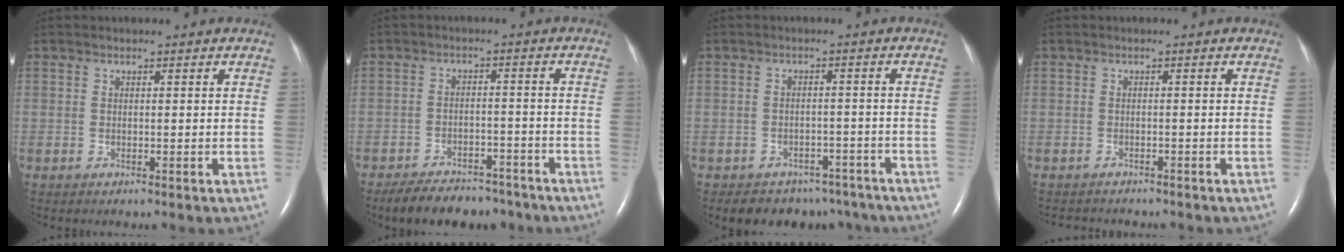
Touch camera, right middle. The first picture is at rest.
{"total": 10.3, "force": [-8.7, 4.3, 3.5], "torque": [-0.052, 0.001, -0.124]}
{"total": 9.0, "force": [-7.3, 5.1, 1.1], "torque": [-0.006, 0.017, -0.079]}
{"total": 4.1, "force": [-3.8, 1.2, 1.0], "torque": [-0.015, -0.005, -0.047]}